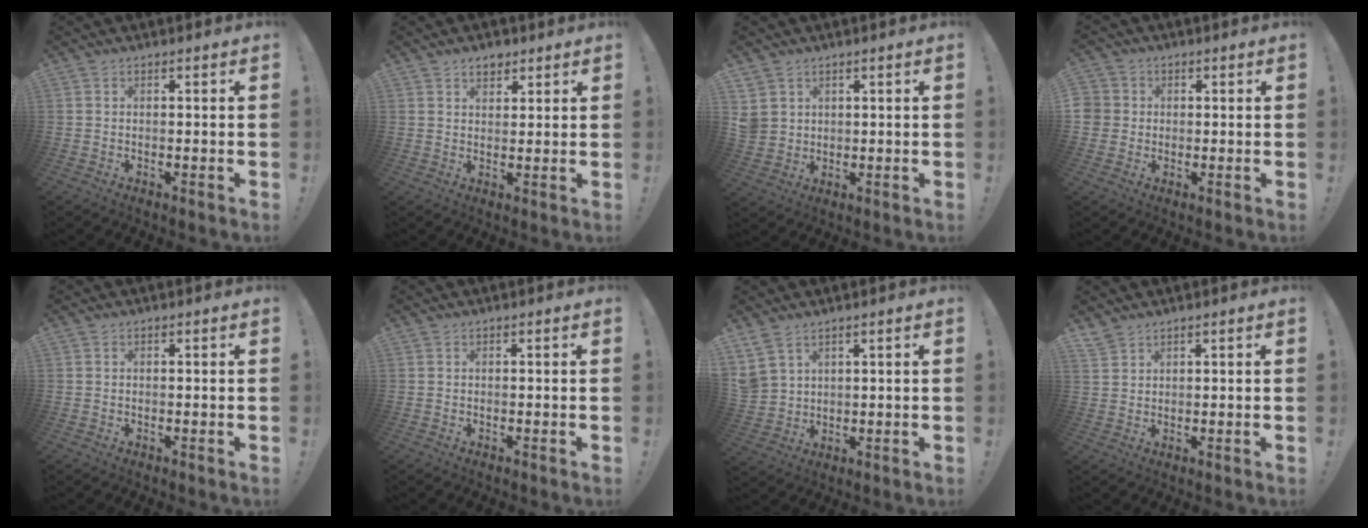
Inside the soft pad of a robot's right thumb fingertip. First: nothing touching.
{"total": 3.9, "force": [2.7, 2.5, 1.4], "torque": [-0.005, -0.014, 0.046]}
{"total": 4.9, "force": [2.0, 4.3, 1.4], "torque": [-0.030, -0.008, 0.041]}
{"total": 4.3, "force": [0.1, 4.2, 0.7], "torque": [-0.011, 0.000, 0.001]}
{"total": 0.0}
{"total": 0.0}
{"total": 6.4, "force": [4.7, 3.8, 2.4], "torque": [-0.055, -0.015, 0.097]}
{"total": 3.1, "force": [2.8, 1.0, 1.0], "torque": [-0.018, -0.018, 0.053]}